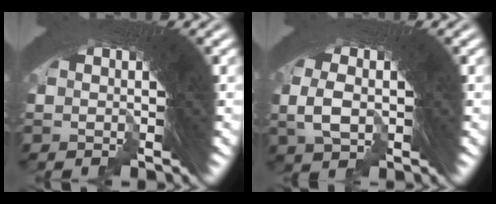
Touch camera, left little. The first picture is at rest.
{"total": 4.1, "force": [-1.0, 3.7, 1.5], "torque": [-0.033, 0.002, -0.022]}